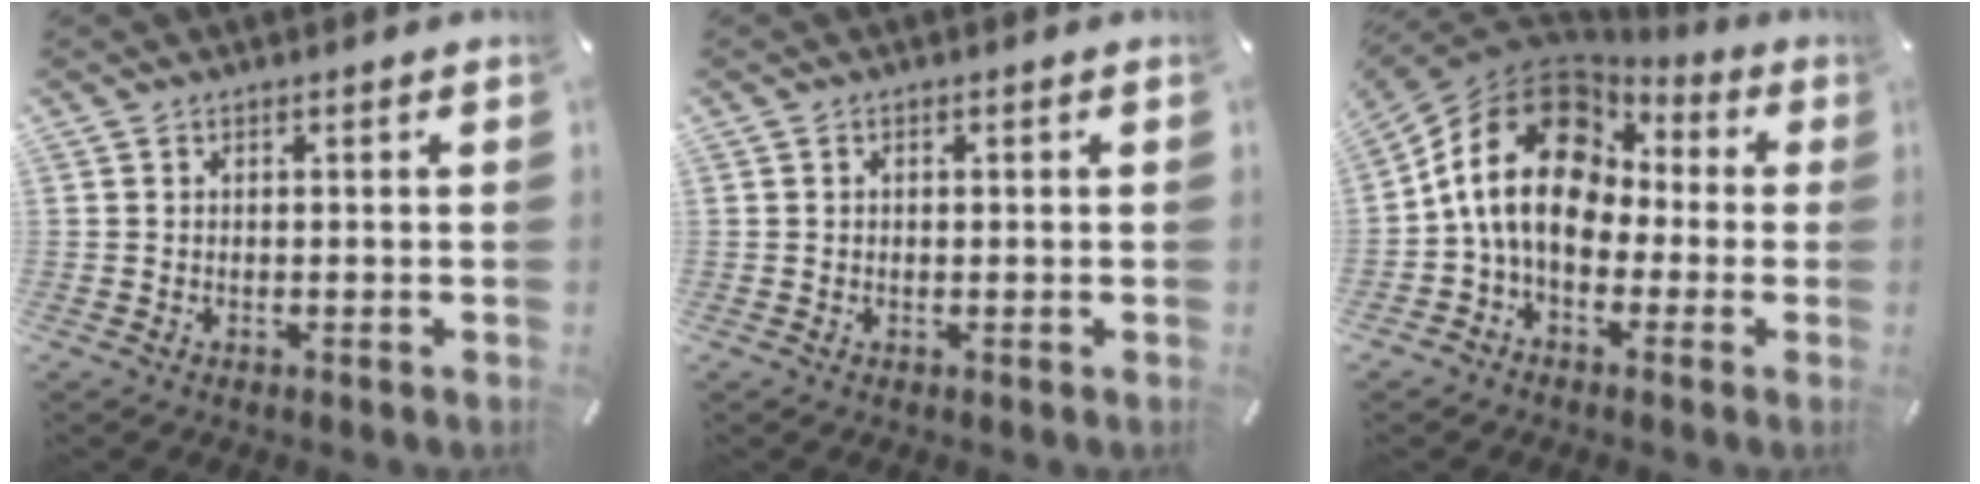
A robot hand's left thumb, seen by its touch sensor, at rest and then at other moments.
{"total": 0.7, "force": [0.0, 0.6, 0.4], "torque": [-0.008, 0.004, -0.002]}
{"total": 17.9, "force": [1.3, 13.9, 11.2], "torque": [-0.229, 0.008, 0.020]}